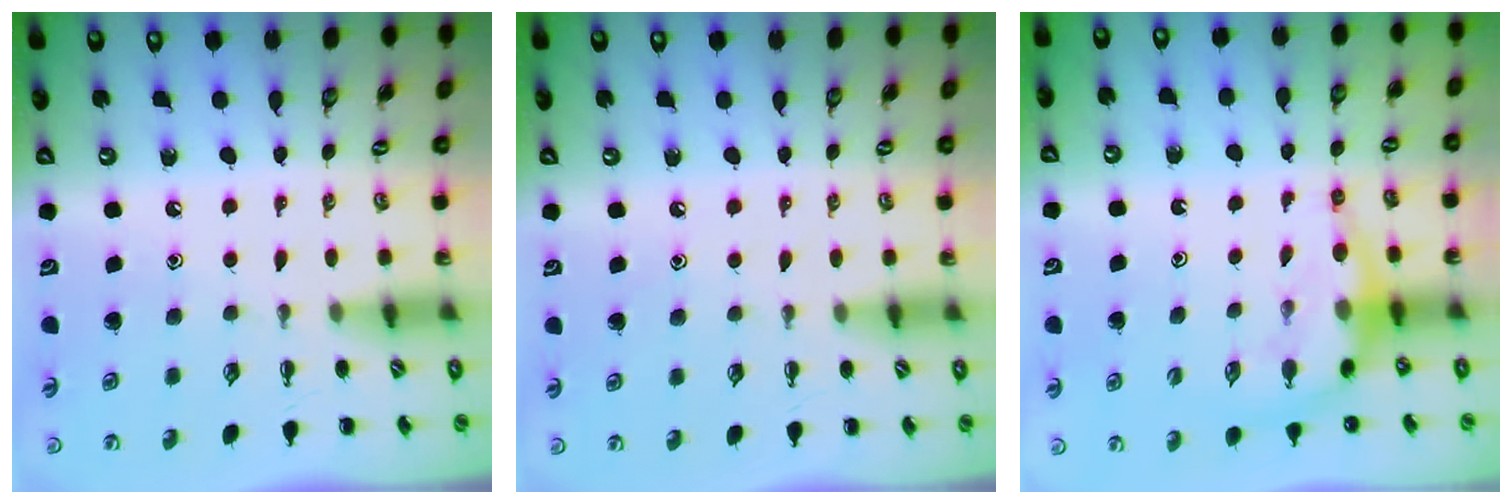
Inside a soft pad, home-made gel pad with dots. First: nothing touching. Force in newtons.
{"total": 6.3, "press": 6.0, "slide": 1.8}
{"total": 7.1, "press": 7.1, "slide": 0.7}